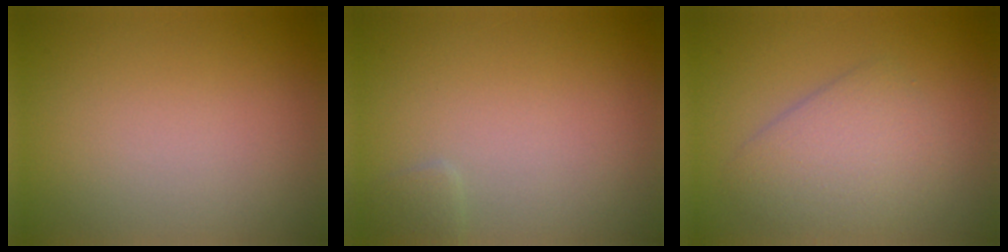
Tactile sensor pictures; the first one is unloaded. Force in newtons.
{"total": 0.8, "press": 0.8, "slide": 0.0}
{"total": 3.7, "press": 3.7, "slide": 0.1}